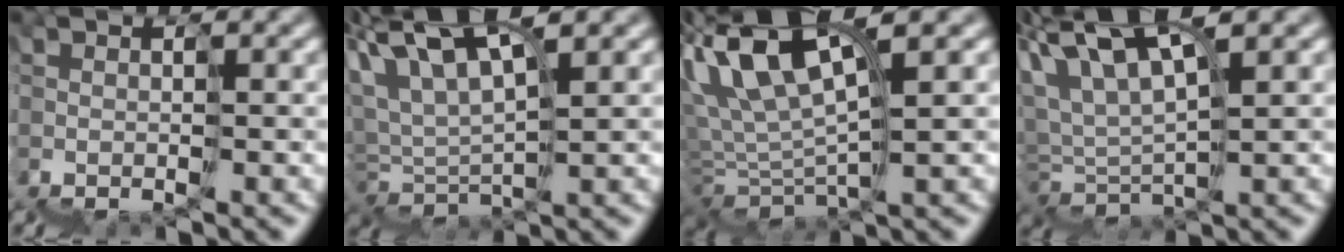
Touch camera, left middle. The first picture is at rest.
{"total": 3.9, "force": [3.9, 0.0, -0.1], "torque": [-0.031, 0.039, 0.057]}
{"total": 4.1, "force": [3.7, 0.6, 1.7], "torque": [-0.072, 0.033, 0.058]}
{"total": 3.7, "force": [3.7, -0.4, -0.2], "torque": [-0.029, 0.037, 0.055]}